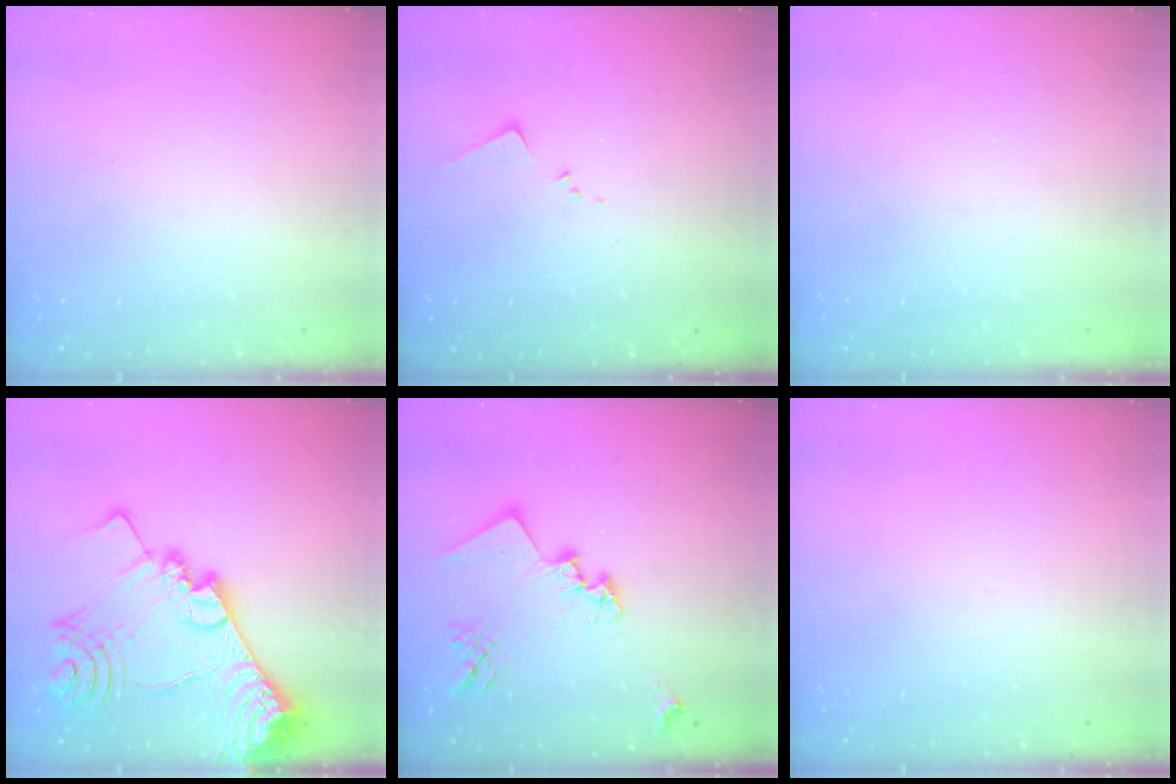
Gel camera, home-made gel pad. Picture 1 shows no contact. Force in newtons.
{"total": 6.4, "press": 6.4, "slide": 0.4}
{"total": 1.2, "press": 1.0, "slide": 0.6}
{"total": 24.6, "press": 24.5, "slide": 2.5}
{"total": 15.2, "press": 15.2, "slide": 0.4}
{"total": 0.0}